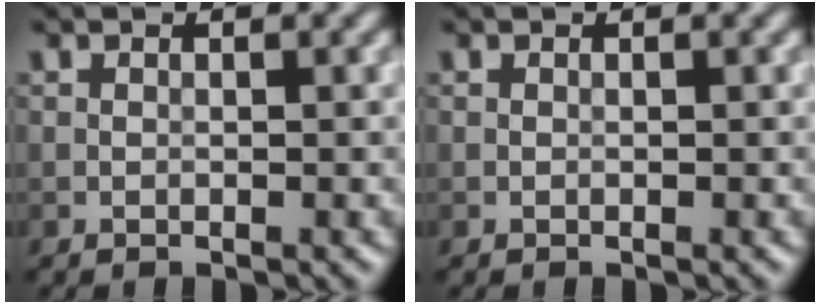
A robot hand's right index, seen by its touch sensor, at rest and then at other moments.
{"total": 0.0}